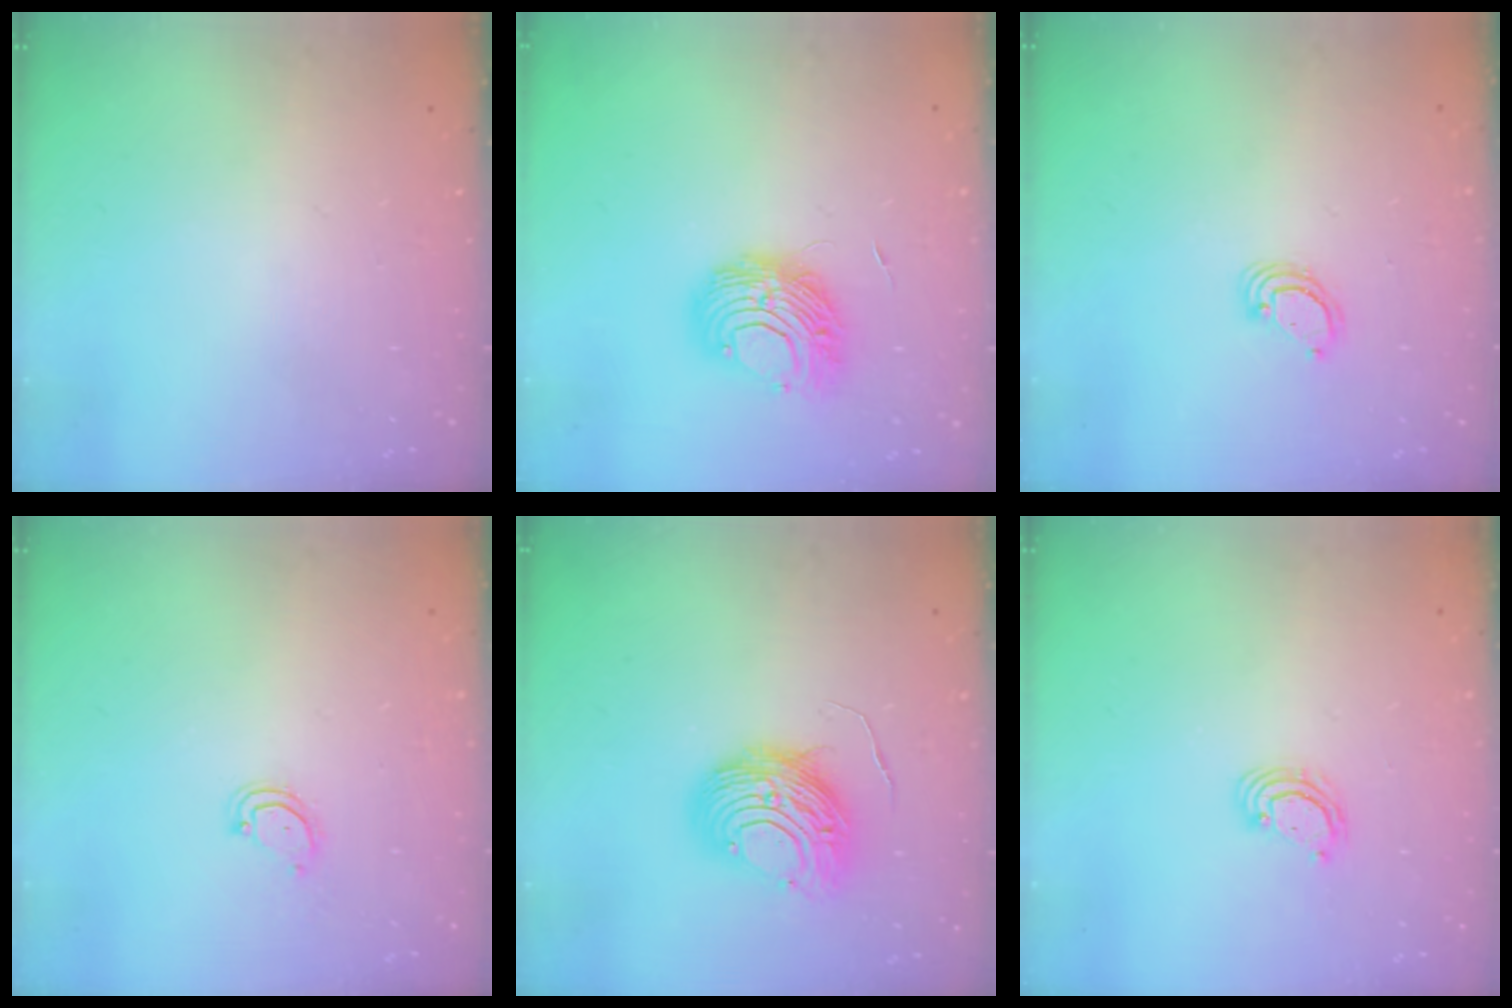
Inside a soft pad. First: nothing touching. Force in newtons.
{"total": 9.2, "press": 9.2, "slide": 0.5}
{"total": 3.9, "press": 3.9, "slide": 0.3}
{"total": 3.8, "press": 3.8, "slide": 0.4}
{"total": 9.5, "press": 9.5, "slide": 0.8}
{"total": 2.8, "press": 2.8, "slide": 0.3}